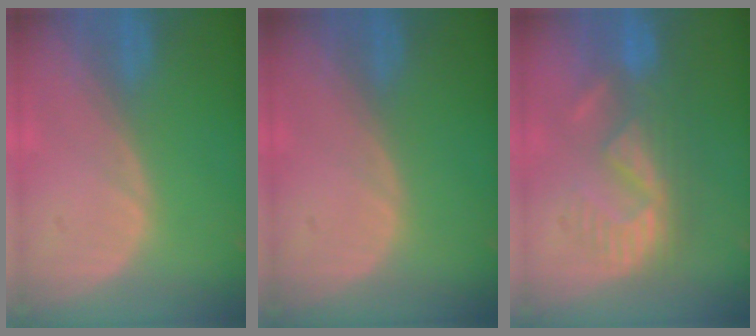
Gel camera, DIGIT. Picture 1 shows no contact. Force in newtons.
{"total": 0.0}
{"total": 8.7, "press": 8.2, "slide": 3.0}